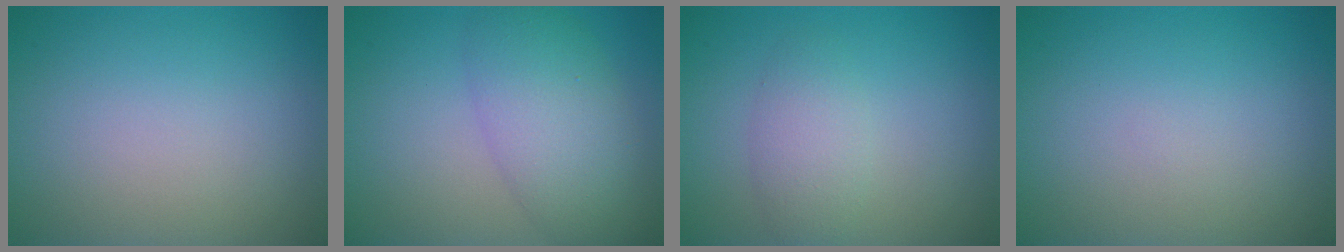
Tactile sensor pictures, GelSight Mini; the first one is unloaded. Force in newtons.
{"total": 5.8, "press": 5.8, "slide": 0.2}
{"total": 2.6, "press": 2.6, "slide": 0.0}
{"total": 0.0}